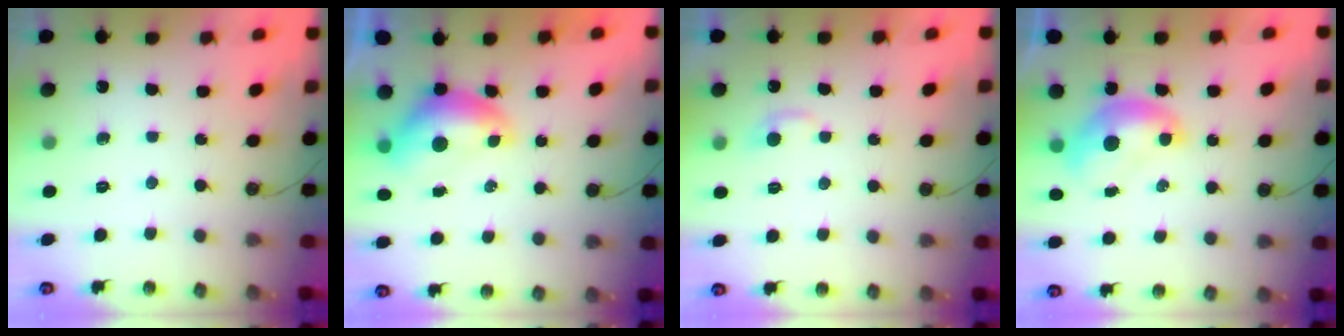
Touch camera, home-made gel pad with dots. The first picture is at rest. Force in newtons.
{"total": 0.9, "press": 0.7, "slide": 0.5}
{"total": 2.2, "press": 2.1, "slide": 0.5}
{"total": 1.6, "press": 1.6, "slide": 0.1}